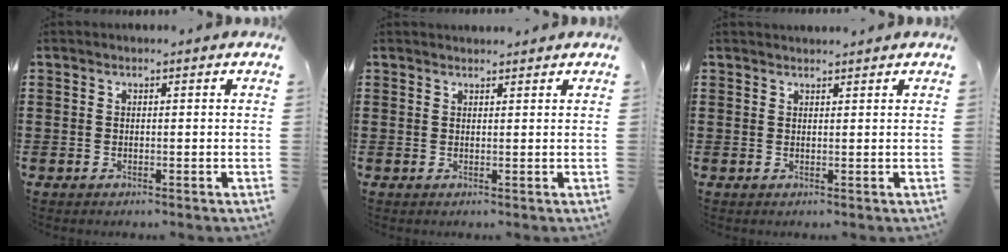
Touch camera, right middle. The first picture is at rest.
{"total": 1.1, "force": [1.1, 0.0, 0.0], "torque": [-0.003, -0.003, 0.022]}
{"total": 1.2, "force": [1.2, 0.0, 0.0], "torque": [-0.003, -0.003, 0.023]}